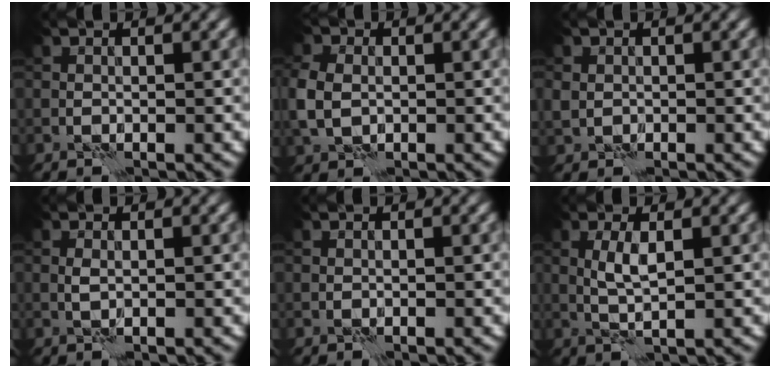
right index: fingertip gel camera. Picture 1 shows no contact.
{"total": 3.9, "force": [-0.1, 3.1, 2.3], "torque": [-0.068, 0.005, -0.004]}
{"total": 1.2, "force": [0.3, 1.2, 0.2], "torque": [-0.009, 0.003, 0.007]}
{"total": 0.6, "force": [0.3, 0.2, 0.5], "torque": [-0.013, 0.002, 0.006]}
{"total": 0.0}
{"total": 2.3, "force": [0.3, 0.6, 2.2], "torque": [-0.050, 0.006, 0.008]}